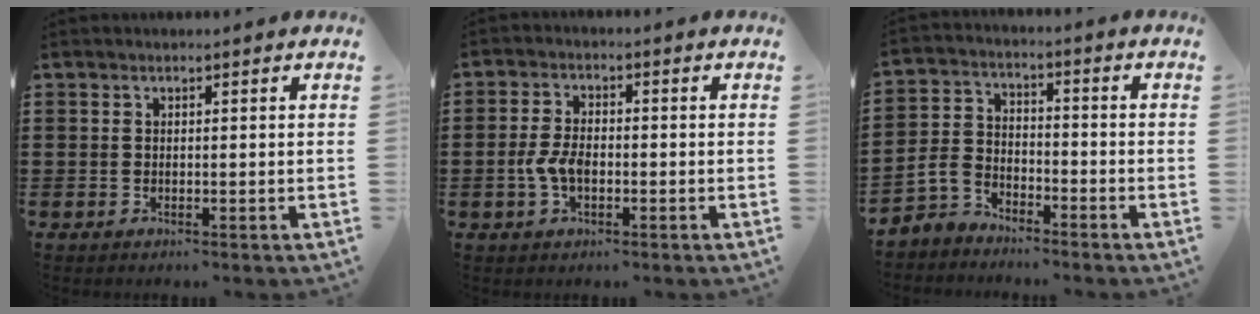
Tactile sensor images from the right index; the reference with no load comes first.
{"total": 4.3, "force": [-1.1, 2.4, 3.5], "torque": [-0.085, -0.002, -0.025]}
{"total": 4.0, "force": [-3.3, 2.0, 1.0], "torque": [-0.049, -0.004, -0.075]}